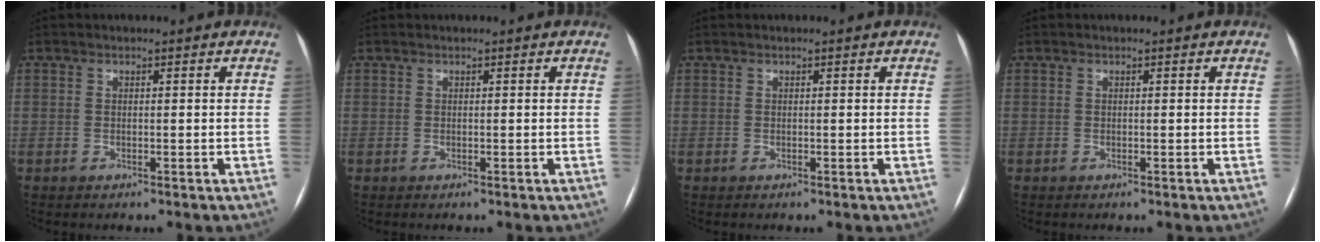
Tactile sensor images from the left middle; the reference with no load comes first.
{"total": 0.0}
{"total": 0.0}
{"total": 0.0}